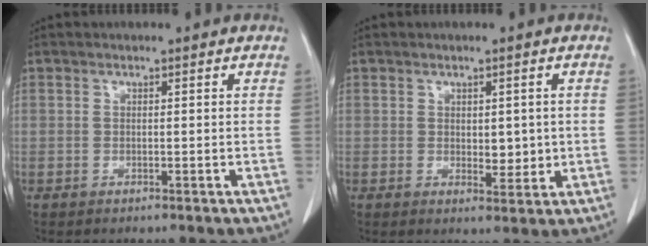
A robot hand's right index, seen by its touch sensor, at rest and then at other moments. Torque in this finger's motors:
{"motor_torque": [0.06, 0.15, 0.07, 0.02]}